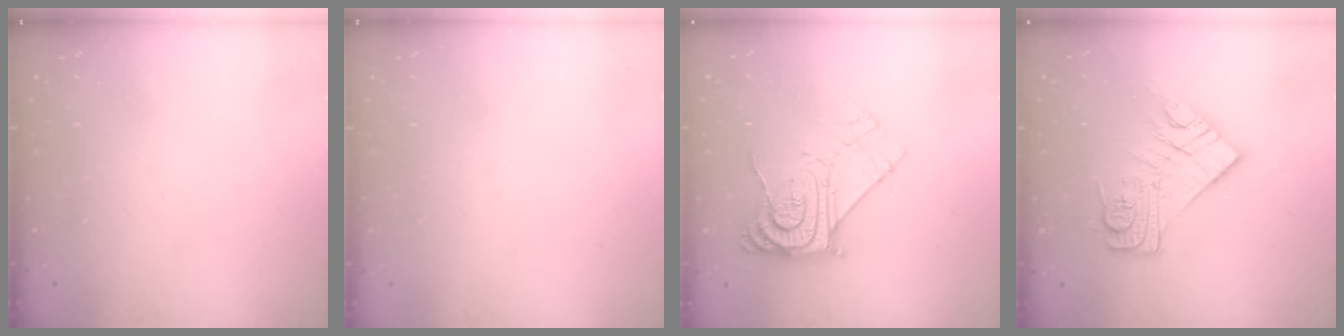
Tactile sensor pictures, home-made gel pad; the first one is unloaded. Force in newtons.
{"total": 1.5, "press": 1.5, "slide": 0.1}
{"total": 15.1, "press": 15.0, "slide": 1.6}
{"total": 13.6, "press": 13.6, "slide": 0.9}